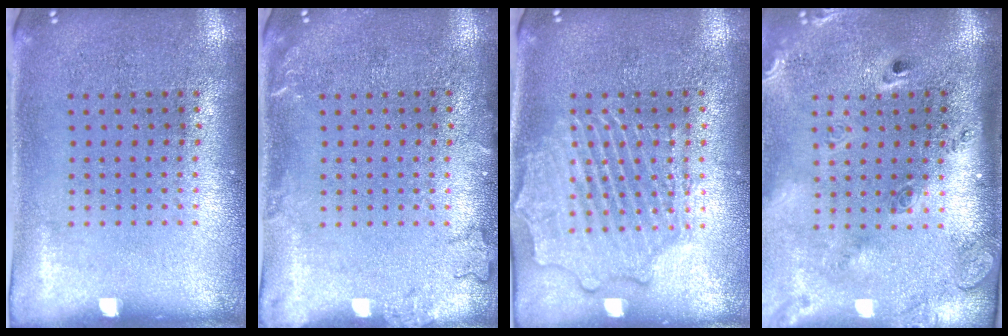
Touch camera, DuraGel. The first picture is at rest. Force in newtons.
{"total": 1.3, "press": 1.3, "slide": 0.3}
{"total": 3.1, "press": 3.1, "slide": 0.3}
{"total": 2.8, "press": 1.9, "slide": 2.0}